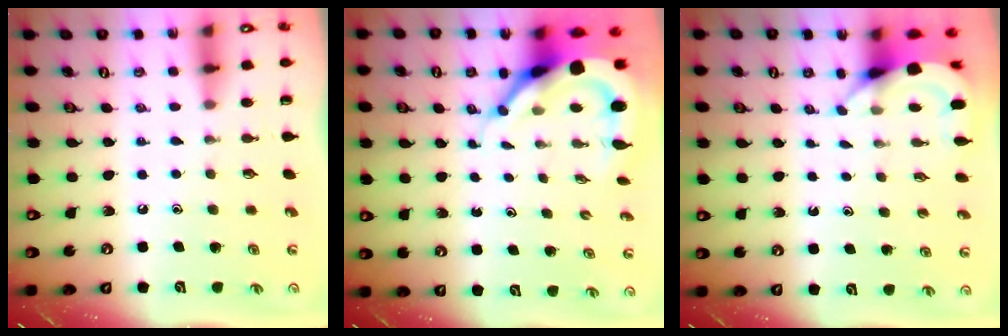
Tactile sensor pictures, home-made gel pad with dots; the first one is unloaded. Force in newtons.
{"total": 9.5, "press": 9.5, "slide": 1.0}
{"total": 3.6, "press": 3.6, "slide": 0.3}